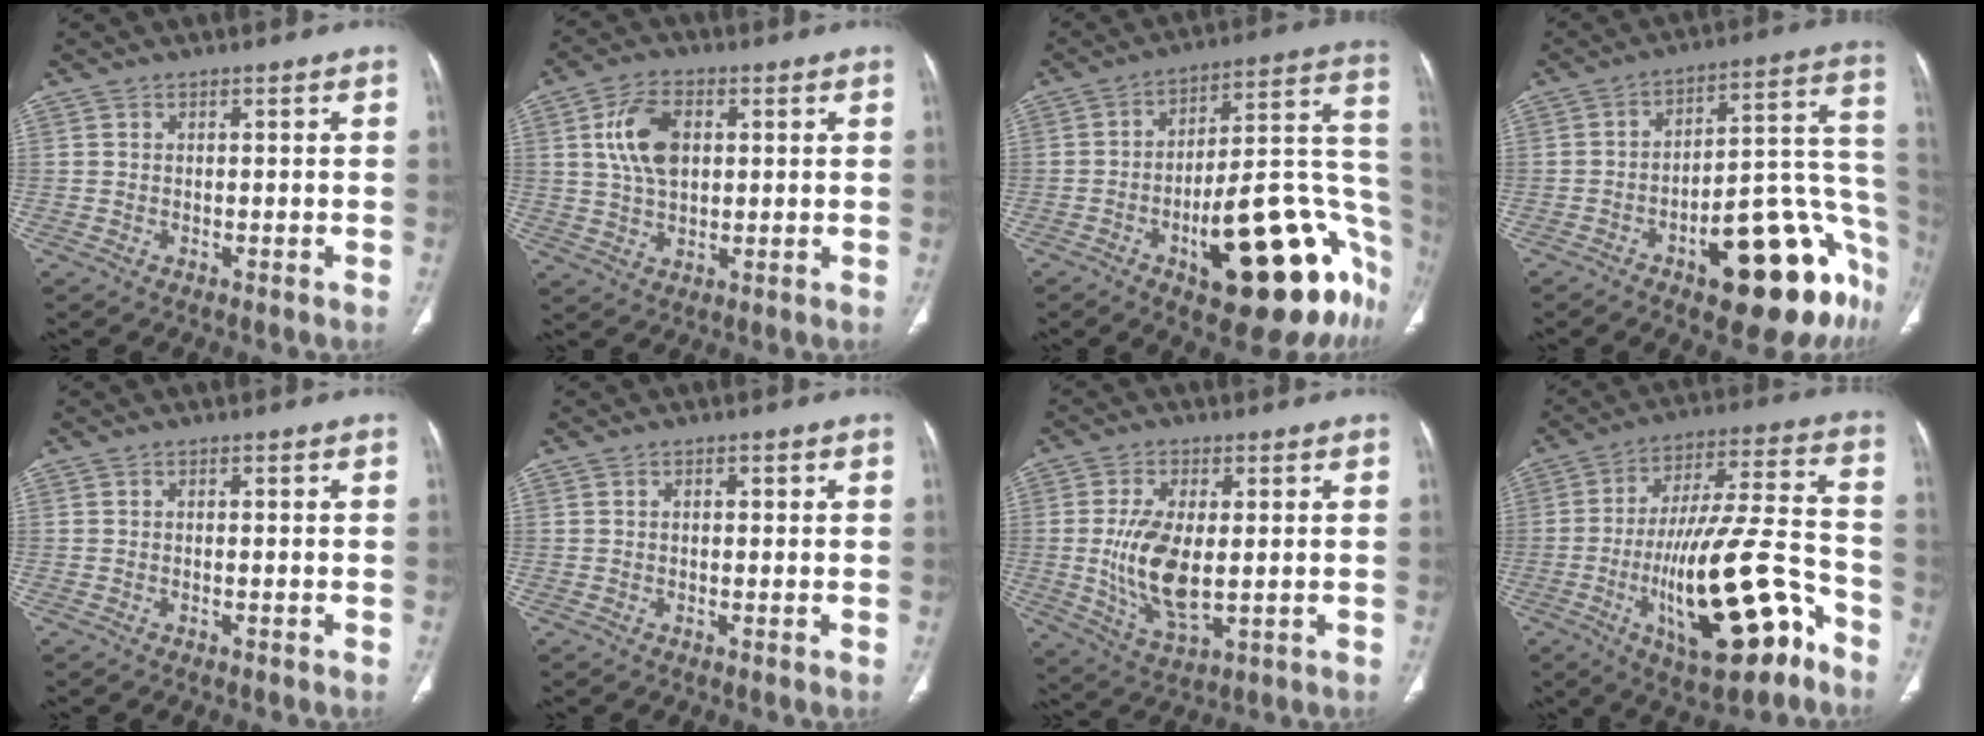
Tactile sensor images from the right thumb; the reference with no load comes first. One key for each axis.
{"total": 9.6, "fx": 2.3, "fy": 5.9, "fz": 7.2, "tx": -0.126, "ty": 0.000, "tz": 0.044}
{"total": 30.1, "fx": -10.4, "fy": 10.8, "fz": 26.0, "tx": -0.268, "ty": 0.056, "tz": -0.134}
{"total": 24.9, "fx": -11.0, "fy": 9.3, "fz": 20.3, "tx": -0.175, "ty": 0.078, "tz": -0.142}
{"total": 0.0}
{"total": 1.0, "fx": 0.2, "fy": 0.6, "fz": 0.7, "tx": -0.012, "ty": 0.002, "tz": 0.003}
{"total": 11.8, "fx": 0.0, "fy": 5.6, "fz": 10.4, "tx": -0.203, "ty": -0.019, "tz": 0.010}
{"total": 23.5, "fx": -9.7, "fy": 7.7, "fz": 19.9, "tx": -0.332, "ty": 0.050, "tz": -0.145}